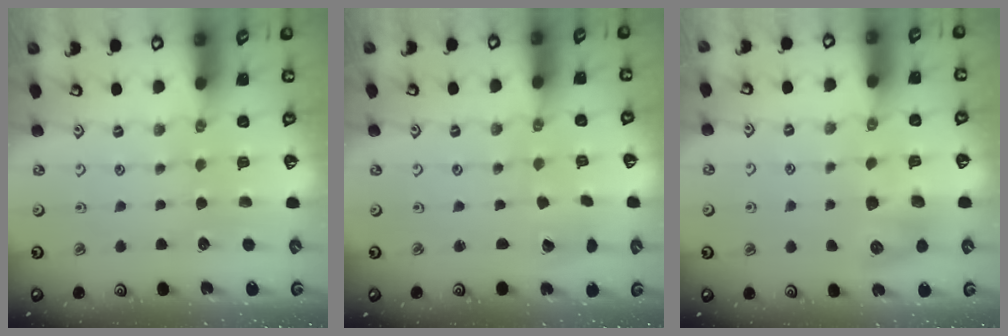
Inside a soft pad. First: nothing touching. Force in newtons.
{"total": 2.9, "press": 2.9, "slide": 0.1}
{"total": 8.0, "press": 8.0, "slide": 0.0}